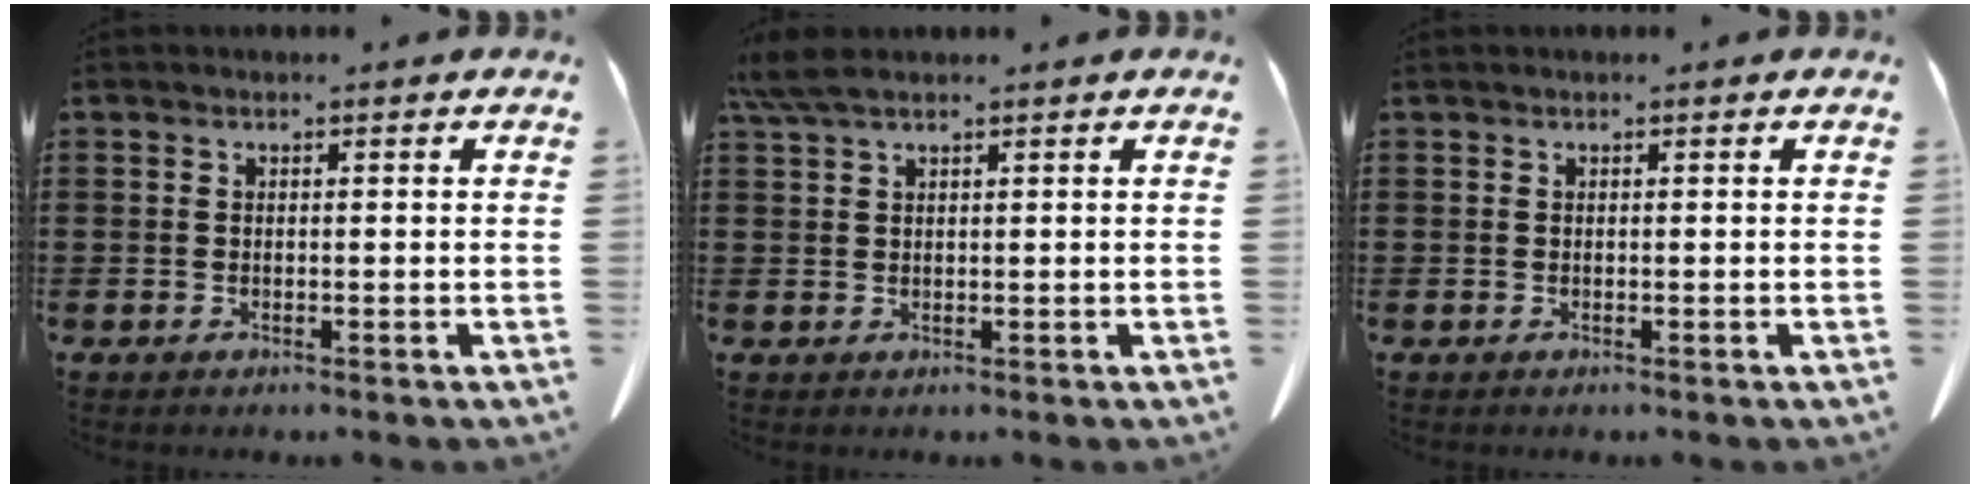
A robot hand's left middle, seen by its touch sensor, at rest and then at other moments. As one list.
[{"total": 3.3, "force": [2.3, 0.6, 2.3], "torque": [-0.052, 0.000, 0.044]}, {"total": 0.0}]